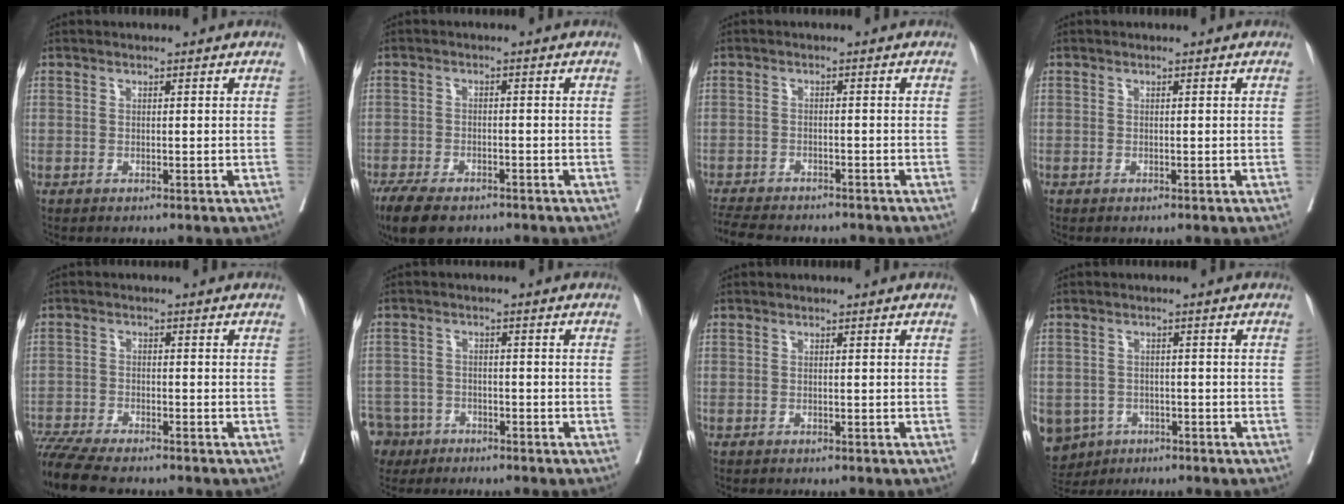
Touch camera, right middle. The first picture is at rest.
{"total": 7.9, "force": [-5.9, 2.9, 4.3], "torque": [-0.074, -0.013, -0.093]}
{"total": 10.4, "force": [-9.1, 2.7, 4.2], "torque": [-0.083, -0.011, -0.131]}
{"total": 0.0}
{"total": 9.7, "force": [-8.5, 1.1, 4.5], "torque": [-0.076, -0.017, -0.140]}
{"total": 7.9, "force": [-5.6, 5.5, 1.1], "torque": [-0.043, -0.006, -0.099]}
{"total": 0.0}
{"total": 9.4, "force": [-4.8, 7.7, 2.4], "torque": [-0.076, -0.004, -0.066]}